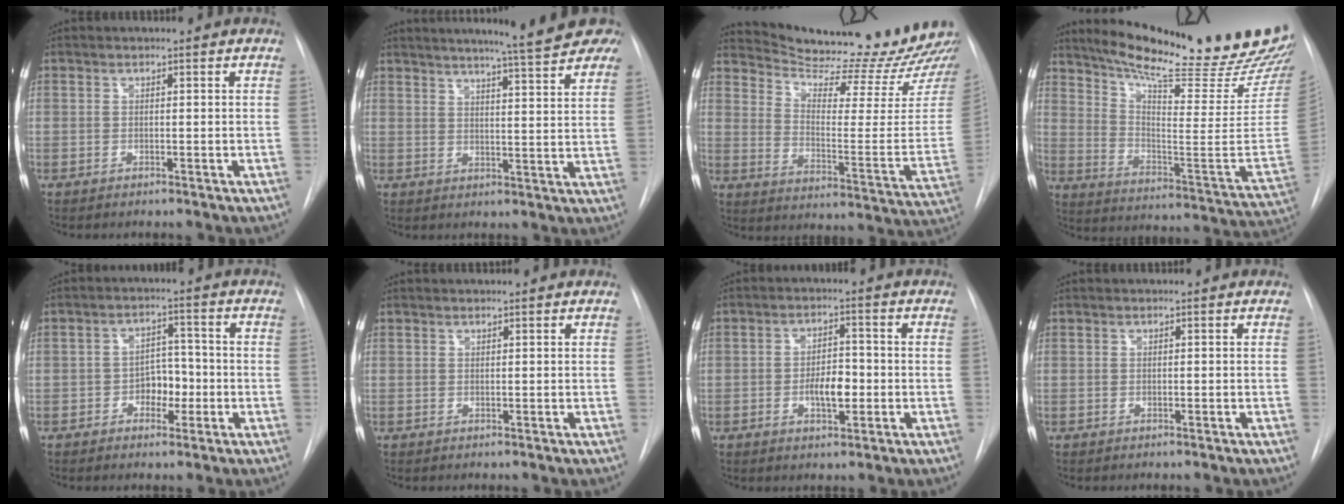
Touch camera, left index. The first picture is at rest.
{"total": 18.1, "force": [15.0, 1.1, 10.0], "torque": [-0.142, -0.011, 0.177]}
{"total": 23.3, "force": [22.3, 1.5, 6.7], "torque": [-0.101, -0.105, 0.296]}
{"total": 29.4, "force": [25.2, 2.6, 14.9], "torque": [-0.232, -0.107, 0.336]}
{"total": 4.7, "force": [-1.5, 3.1, 3.2], "torque": [-0.042, 0.012, -0.025]}
{"total": 0.9, "force": [0.9, 0.0, 0.2], "torque": [-0.007, 0.011, 0.016]}
{"total": 5.0, "force": [-1.2, 2.1, 4.4], "torque": [-0.072, 0.005, -0.018]}
{"total": 0.0}